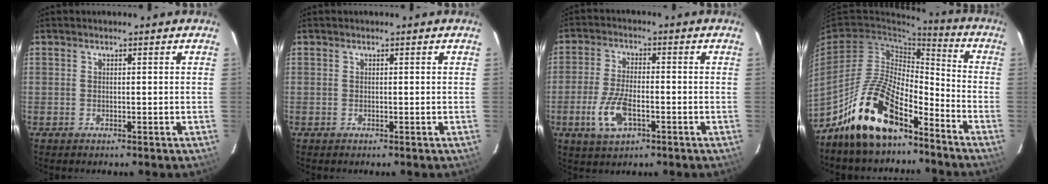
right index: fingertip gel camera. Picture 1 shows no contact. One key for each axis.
{"total": 0.0}
{"total": 8.5, "fx": -3.1, "fy": 3.8, "fz": 7.0, "tx": -0.154, "ty": -0.006, "tz": -0.057}
{"total": 16.2, "fx": -11.6, "fy": 6.3, "fz": 9.4, "tx": -0.184, "ty": 0.015, "tz": -0.206}